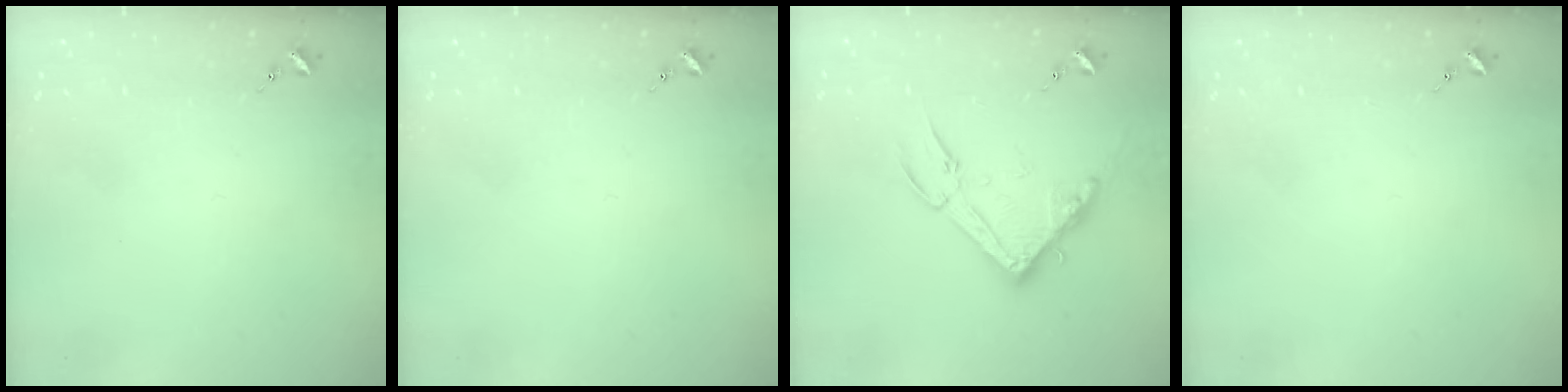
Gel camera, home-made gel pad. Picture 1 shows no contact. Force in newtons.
{"total": 0.0}
{"total": 16.1, "press": 16.1, "slide": 0.6}
{"total": 0.0}